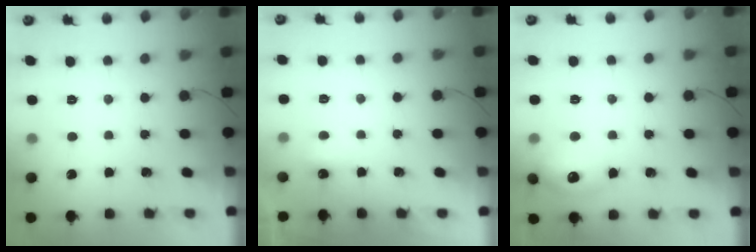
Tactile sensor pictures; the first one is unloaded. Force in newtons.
{"total": 2.3, "press": 2.2, "slide": 0.6}
{"total": 12.5, "press": 12.4, "slide": 1.0}